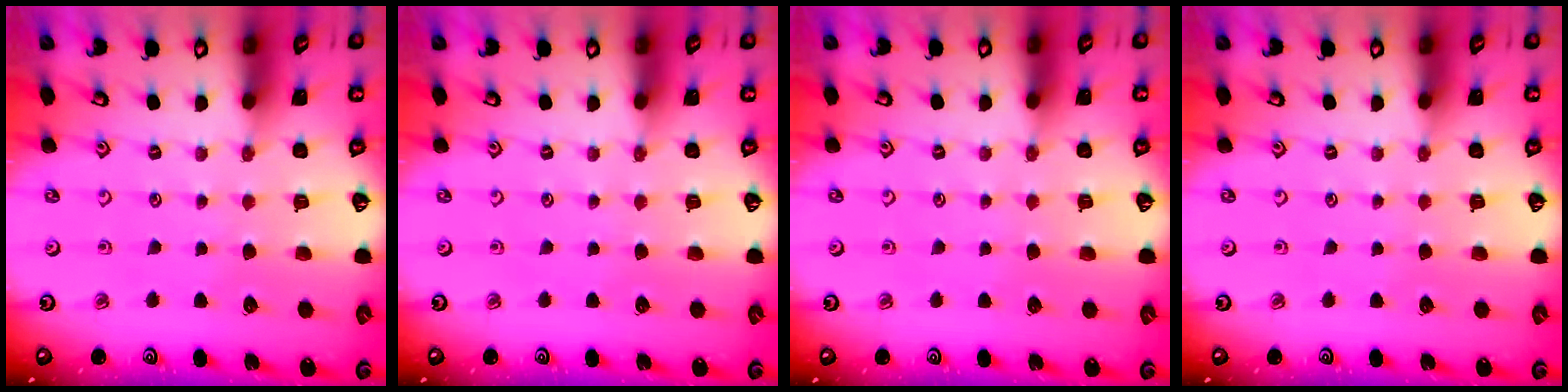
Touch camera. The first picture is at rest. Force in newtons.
{"total": 0.0}
{"total": 0.0}
{"total": 0.0}